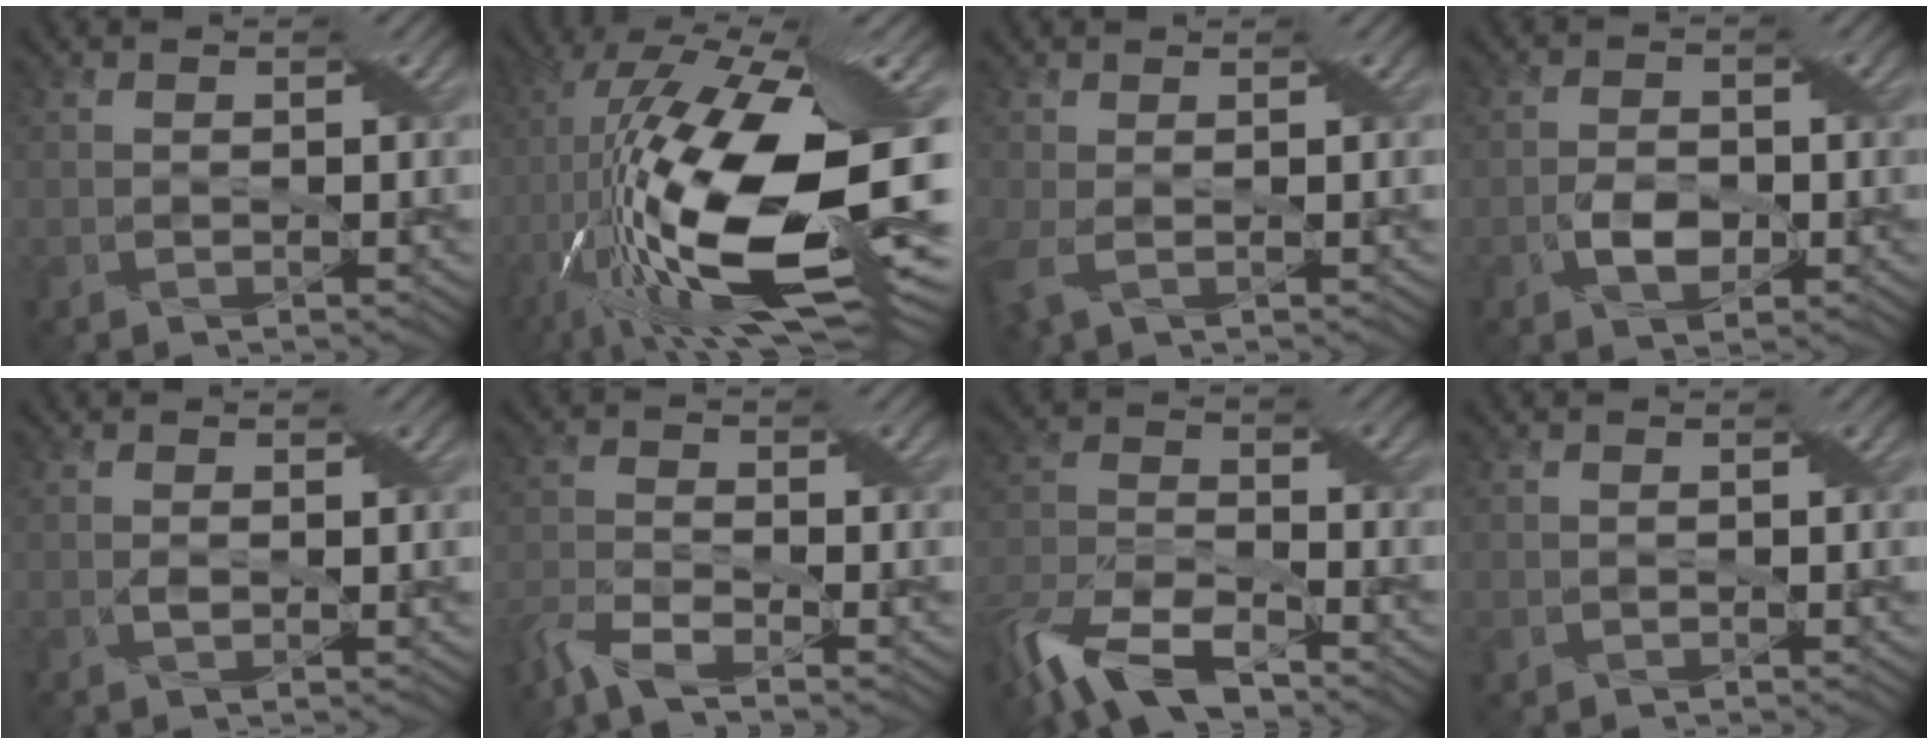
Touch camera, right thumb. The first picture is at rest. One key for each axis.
{"total": 21.6, "fx": -2.2, "fy": 7.7, "fz": 20.1, "tx": -0.396, "ty": 0.003, "tz": -0.041}
{"total": 3.1, "fx": -0.1, "fy": 1.5, "fz": 2.7, "tx": -0.078, "ty": 0.000, "tz": -0.006}
{"total": 3.7, "fx": -1.1, "fy": 2.3, "fz": 2.7, "tx": -0.055, "ty": 0.001, "tz": -0.023}
{"total": 1.1, "fx": 0.0, "fy": 0.5, "fz": 1.0, "tx": -0.019, "ty": 0.000, "tz": 0.001}
{"total": 5.6, "fx": -4.2, "fy": 1.5, "fz": 3.3, "tx": -0.079, "ty": -0.009, "tz": -0.097}
{"total": 11.8, "fx": -8.8, "fy": 4.3, "fz": 6.6, "tx": -0.146, "ty": -0.013, "tz": -0.185}
{"total": 0.9, "fx": -0.4, "fy": 0.8, "fz": 0.2, "tx": -0.010, "ty": -0.004, "tz": -0.007}